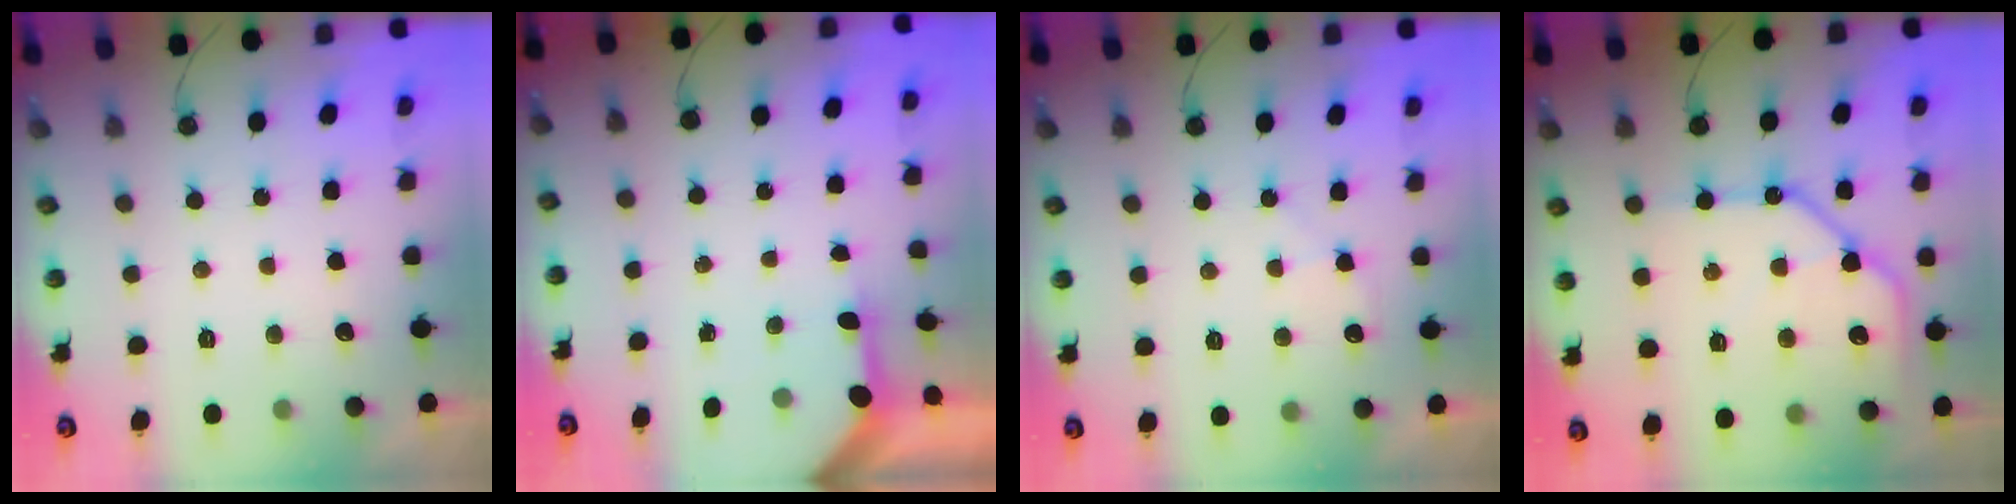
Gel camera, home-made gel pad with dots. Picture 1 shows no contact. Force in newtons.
{"total": 3.0, "press": 3.0, "slide": 0.2}
{"total": 4.6, "press": 4.5, "slide": 0.8}
{"total": 14.6, "press": 14.5, "slide": 1.6}